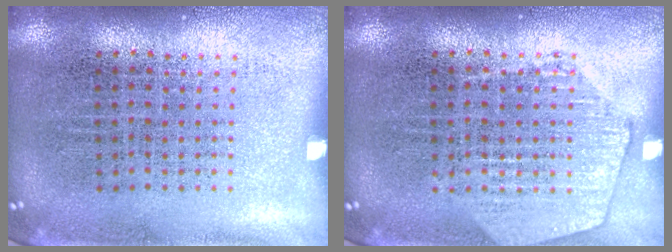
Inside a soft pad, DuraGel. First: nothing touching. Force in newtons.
{"total": 2.0, "press": 2.0, "slide": 0.3}